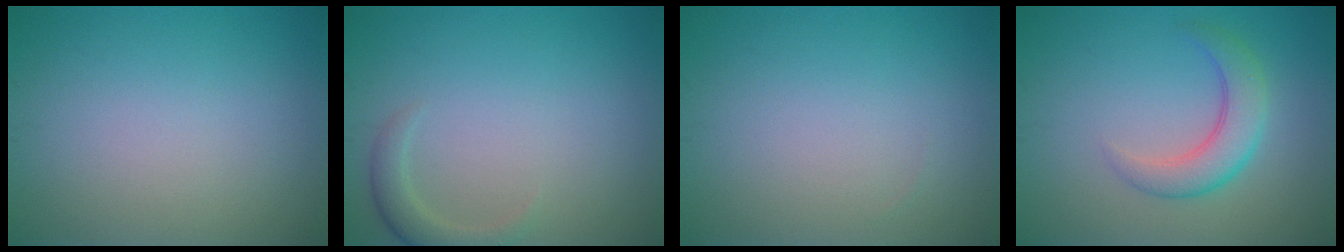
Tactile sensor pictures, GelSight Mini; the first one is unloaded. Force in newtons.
{"total": 2.0, "press": 2.0, "slide": 0.2}
{"total": 0.0}
{"total": 3.9, "press": 3.9, "slide": 0.2}